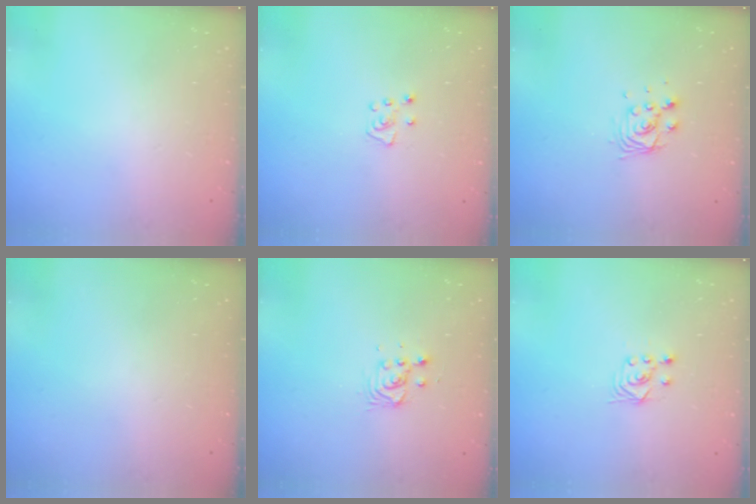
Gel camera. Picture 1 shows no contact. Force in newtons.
{"total": 5.0, "press": 5.0, "slide": 0.5}
{"total": 7.6, "press": 7.6, "slide": 0.5}
{"total": 0.0}
{"total": 3.4, "press": 3.4, "slide": 0.4}
{"total": 2.9, "press": 2.5, "slide": 1.4}